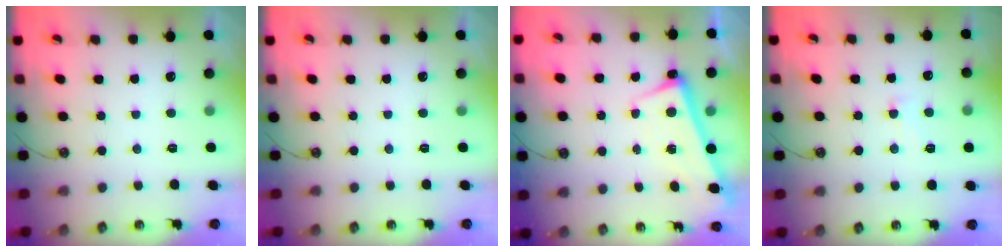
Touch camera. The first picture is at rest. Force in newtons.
{"total": 0.0}
{"total": 1.0, "press": 0.6, "slide": 0.8}
{"total": 0.6, "press": 0.0, "slide": 0.6}